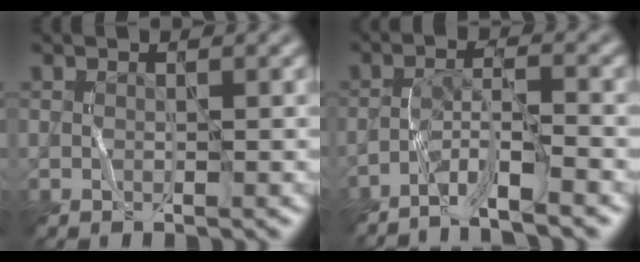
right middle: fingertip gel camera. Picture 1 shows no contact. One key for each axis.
{"total": 4.2, "fx": -3.4, "fy": 0.1, "fz": 2.4, "tx": -0.044, "ty": 0.012, "tz": -0.069}